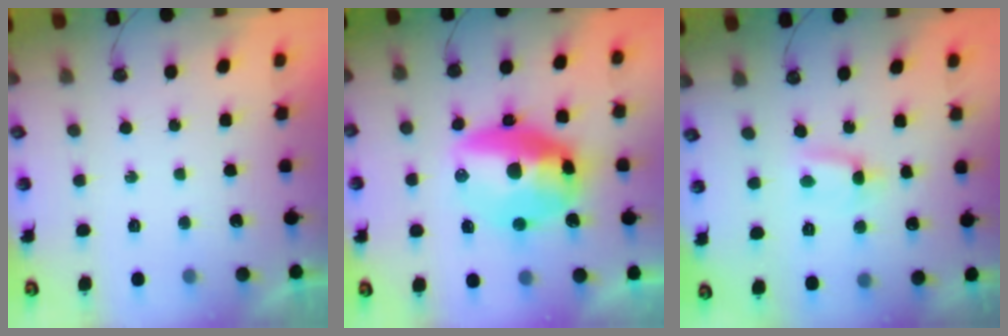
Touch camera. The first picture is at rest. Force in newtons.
{"total": 21.2, "press": 18.8, "slide": 9.9}
{"total": 10.7, "press": 1.5, "slide": 10.6}